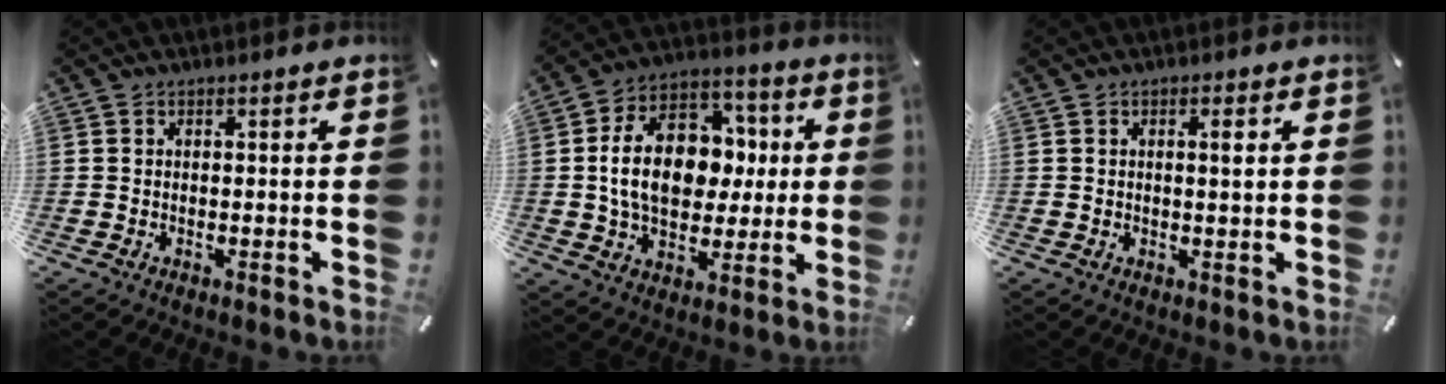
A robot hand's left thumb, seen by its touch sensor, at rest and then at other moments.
{"total": 16.9, "force": [0.5, 12.4, 11.4], "torque": [-0.210, 0.010, 0.008]}
{"total": 1.9, "force": [0.5, 0.4, 1.8], "torque": [-0.030, -0.002, 0.004]}